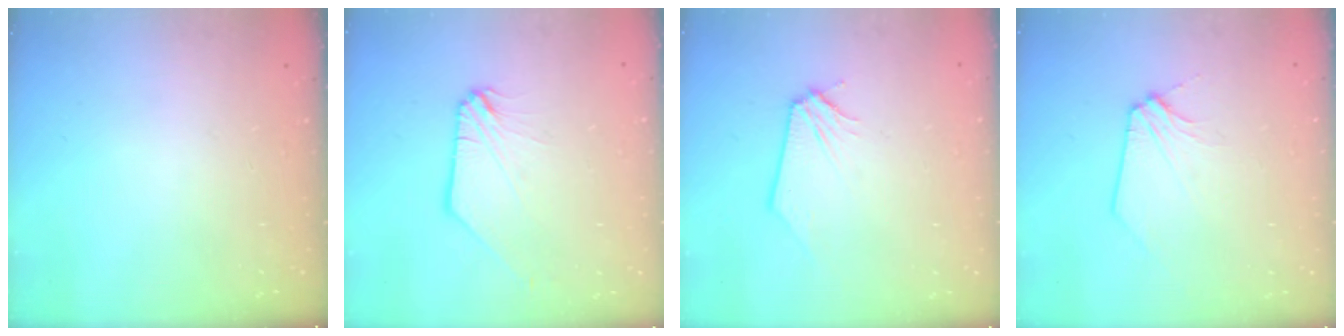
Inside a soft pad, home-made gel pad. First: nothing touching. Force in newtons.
{"total": 1.0, "press": 1.0, "slide": 0.3}
{"total": 0.0}
{"total": 2.3, "press": 2.2, "slide": 0.5}